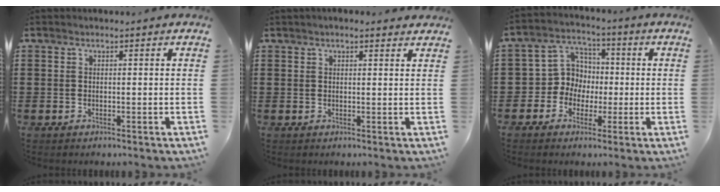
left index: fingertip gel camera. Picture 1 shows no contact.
{"total": 1.4, "force": [1.2, 0.3, 0.8], "torque": [-0.017, 0.003, 0.021]}
{"total": 7.2, "force": [-1.0, 6.8, 2.1], "torque": [-0.079, 0.009, -0.023]}